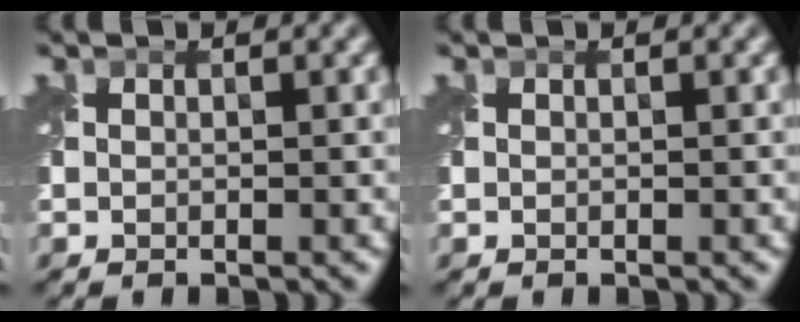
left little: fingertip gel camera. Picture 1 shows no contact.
{"total": 0.0}